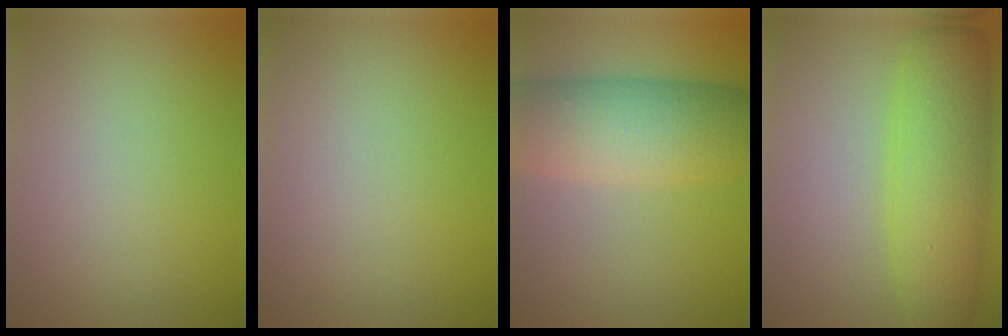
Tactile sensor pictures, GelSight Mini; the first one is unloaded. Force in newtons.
{"total": 0.0}
{"total": 9.3, "press": 9.3, "slide": 0.4}
{"total": 8.1, "press": 8.1, "slide": 0.2}